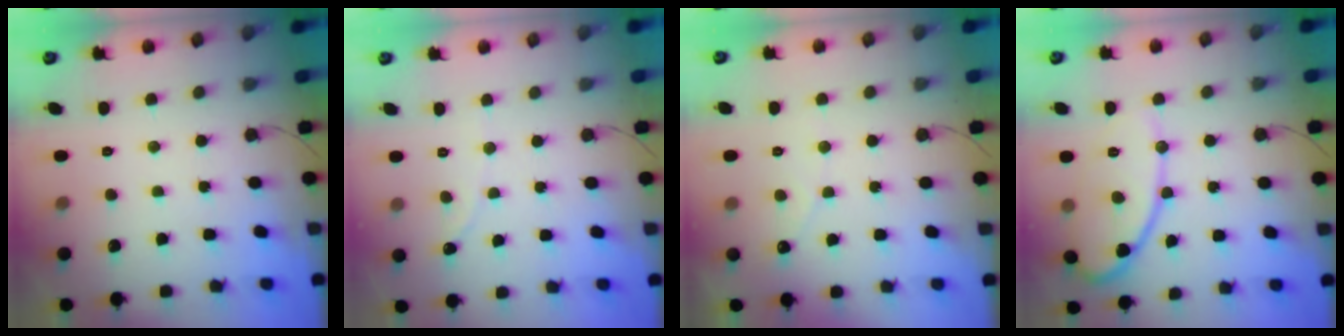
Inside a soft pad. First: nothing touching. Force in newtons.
{"total": 0.0}
{"total": 3.0, "press": 3.0, "slide": 0.1}
{"total": 12.7, "press": 12.7, "slide": 0.7}